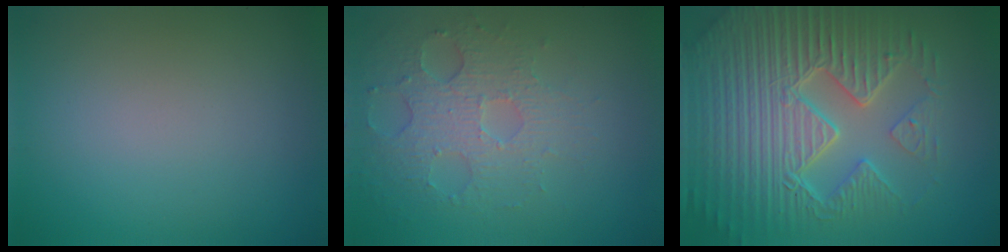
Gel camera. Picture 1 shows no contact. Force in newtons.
{"total": 3.6, "press": 3.2, "slide": 1.6}
{"total": 9.0, "press": 6.4, "slide": 6.3}